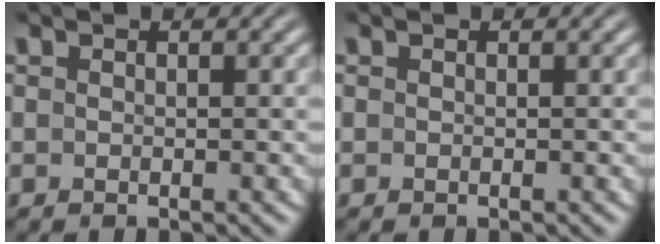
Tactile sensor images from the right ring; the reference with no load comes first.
{"total": 0.0}